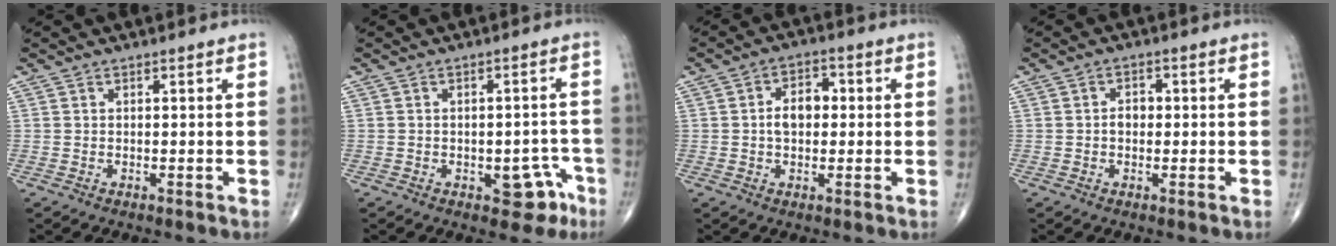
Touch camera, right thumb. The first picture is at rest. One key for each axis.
{"total": 6.3, "fx": -3.0, "fy": 3.5, "fz": 4.3, "tx": -0.023, "ty": 0.026, "tz": -0.032}
{"total": 6.0, "fx": 0.2, "fy": 4.0, "fz": 4.4, "tx": -0.061, "ty": 0.018, "tz": -0.004}
{"total": 2.5, "fx": -0.1, "fy": 1.8, "fz": 1.6, "tx": -0.015, "ty": 0.010, "tz": -0.007}